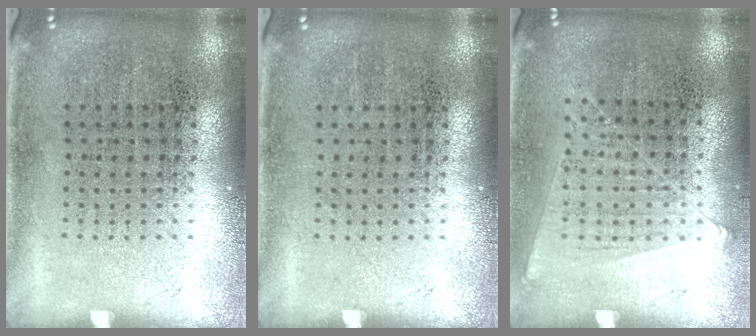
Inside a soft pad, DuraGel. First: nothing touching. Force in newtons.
{"total": 0.0}
{"total": 1.1, "press": 1.0, "slide": 0.5}